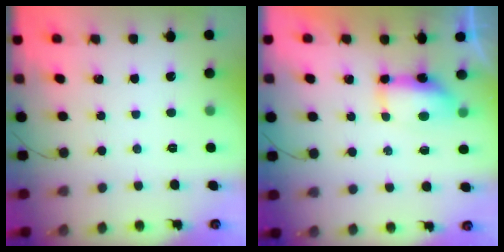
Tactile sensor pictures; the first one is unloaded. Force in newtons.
{"total": 8.5, "press": 7.4, "slide": 4.2}